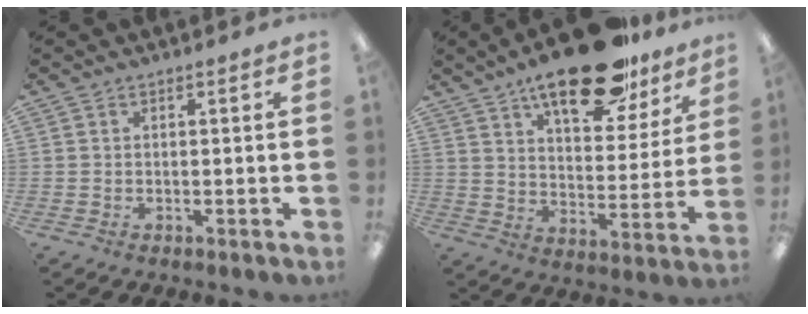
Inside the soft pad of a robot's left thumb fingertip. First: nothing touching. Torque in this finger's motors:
{"motor_torque": [0.73, 0.50, 1.59, -1.19, 0.26]}